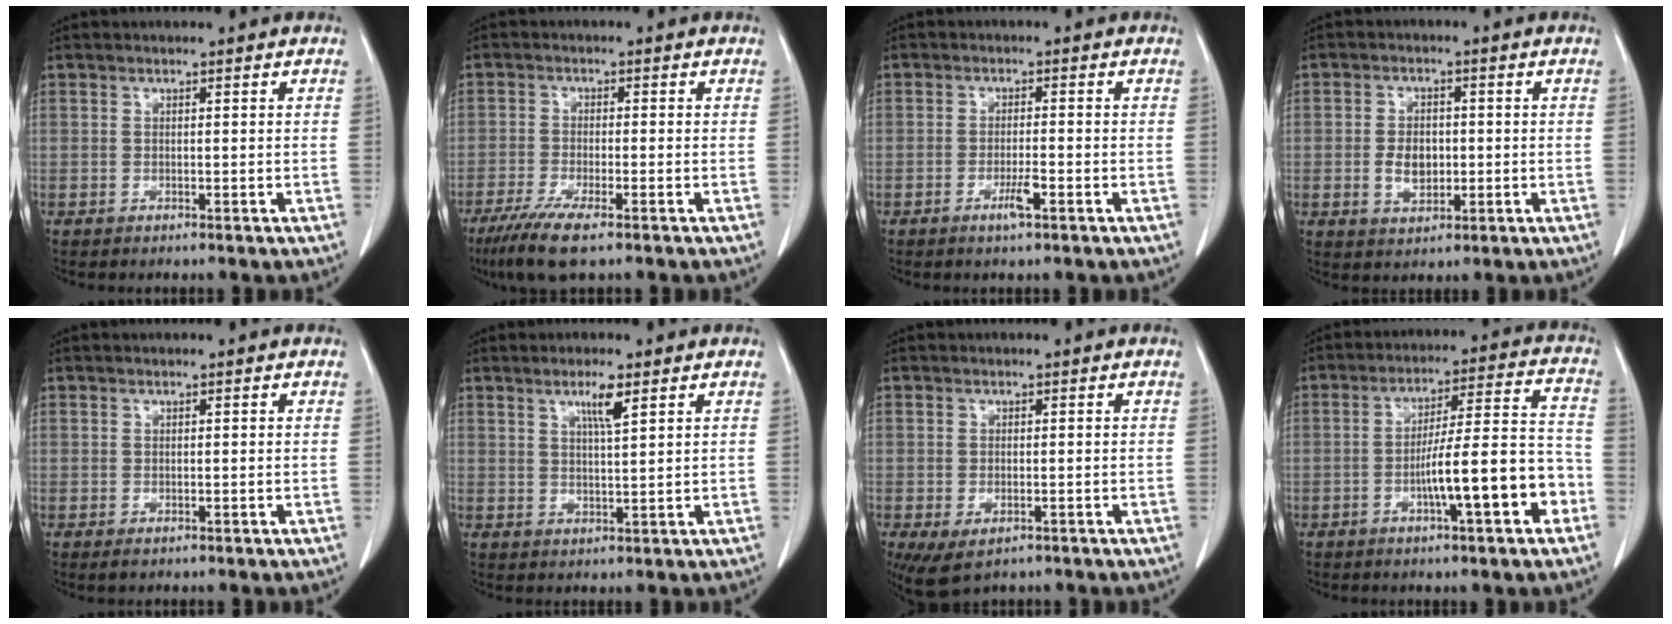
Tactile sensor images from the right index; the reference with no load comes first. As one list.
[{"total": 6.6, "force": [-4.3, 0.7, 4.9], "torque": [-0.095, -0.018, -0.078]}, {"total": 2.9, "force": [-1.5, 0.1, 2.4], "torque": [-0.045, -0.003, -0.027]}, {"total": 4.6, "force": [-0.6, 3.0, 3.5], "torque": [-0.066, 0.005, -0.003]}, {"total": 0.7, "force": [-0.2, 0.6, 0.3], "torque": [-0.003, 0.001, -0.001]}, {"total": 3.8, "force": [2.1, 0.0, 3.1], "torque": [-0.058, -0.004, 0.037]}, {"total": 5.2, "force": [-2.7, 2.6, 3.6], "torque": [-0.068, -0.013, -0.037]}, {"total": 12.7, "force": [-4.6, 1.2, 11.8], "torque": [-0.183, 0.018, -0.068]}]